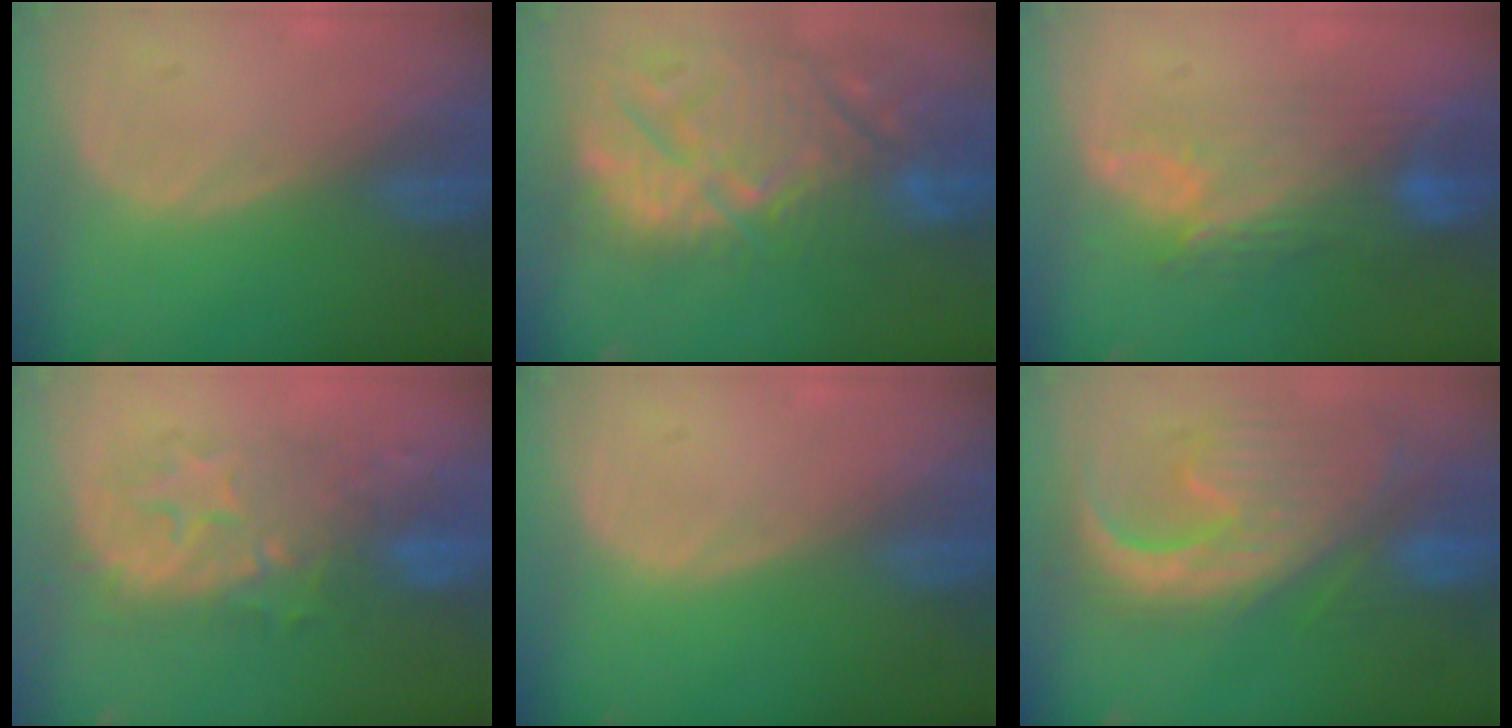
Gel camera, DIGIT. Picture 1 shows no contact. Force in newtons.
{"total": 15.3, "press": 13.1, "slide": 7.9}
{"total": 9.6, "press": 8.1, "slide": 5.1}
{"total": 8.7, "press": 8.7, "slide": 0.4}
{"total": 0.0}
{"total": 13.4, "press": 11.5, "slide": 6.9}